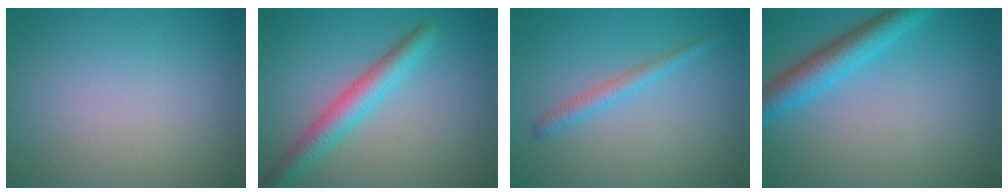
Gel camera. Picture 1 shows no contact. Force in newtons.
{"total": 4.1, "press": 4.1, "slide": 0.1}
{"total": 1.7, "press": 1.7, "slide": 0.2}
{"total": 4.6, "press": 4.6, "slide": 0.1}